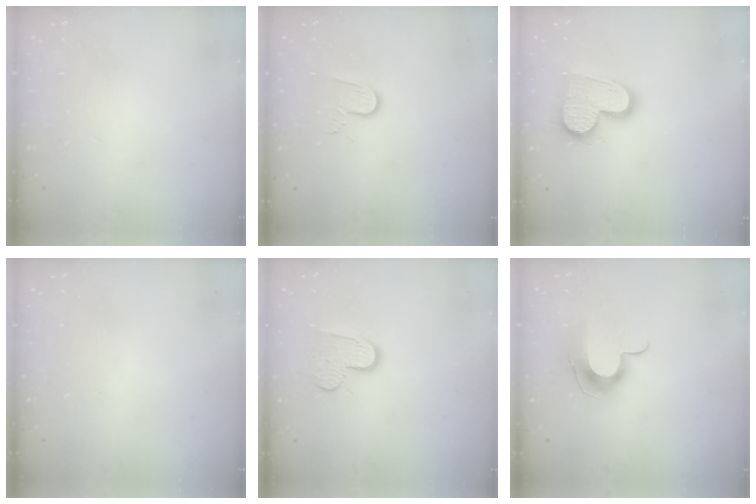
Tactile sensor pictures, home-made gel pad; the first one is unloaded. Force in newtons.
{"total": 6.1, "press": 6.1, "slide": 0.6}
{"total": 15.2, "press": 15.1, "slide": 1.2}
{"total": 0.8, "press": 0.8, "slide": 0.1}
{"total": 9.1, "press": 9.1, "slide": 0.7}
{"total": 9.9, "press": 9.9, "slide": 0.1}